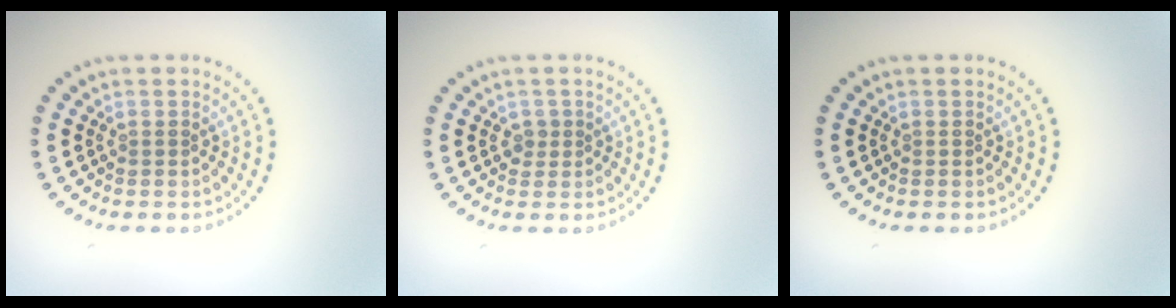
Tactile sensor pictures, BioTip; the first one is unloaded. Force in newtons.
{"total": 0.9, "press": 0.7, "slide": 0.4}
{"total": 0.0}